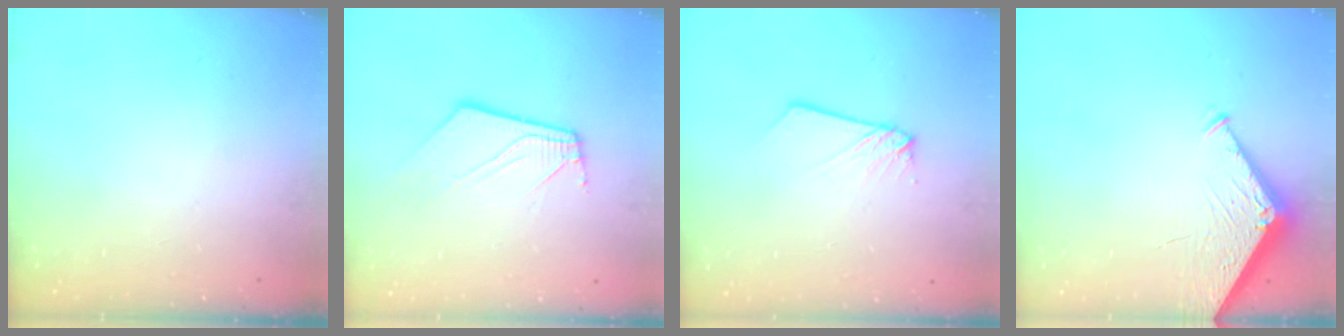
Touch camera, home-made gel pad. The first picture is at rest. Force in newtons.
{"total": 10.2, "press": 10.1, "slide": 1.2}
{"total": 2.5, "press": 2.5, "slide": 0.1}
{"total": 4.2, "press": 4.2, "slide": 0.5}